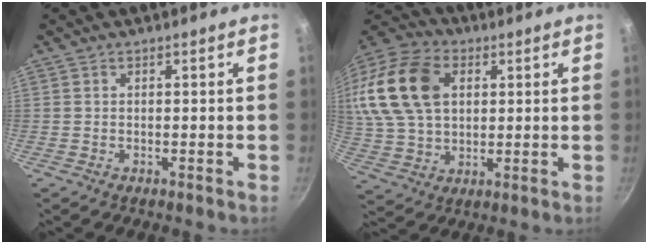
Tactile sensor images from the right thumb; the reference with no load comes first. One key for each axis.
{"total": 22.5, "fx": 5.7, "fy": 15.3, "fz": 15.5, "tx": -0.316, "ty": 0.017, "tz": 0.101}